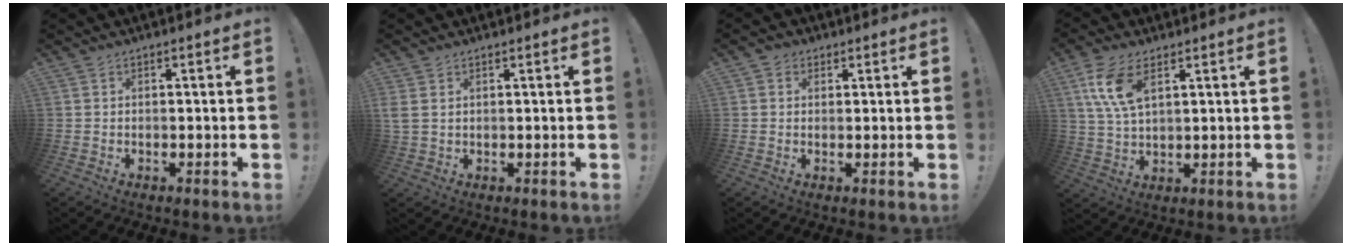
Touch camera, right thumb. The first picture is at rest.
{"total": 2.9, "force": [1.4, 2.0, 1.5], "torque": [-0.029, -0.001, 0.028]}
{"total": 2.3, "force": [0.7, 2.2, 0.5], "torque": [-0.004, 0.001, 0.011]}
{"total": 10.4, "force": [4.9, 5.1, 7.6], "torque": [-0.152, -0.011, 0.090]}